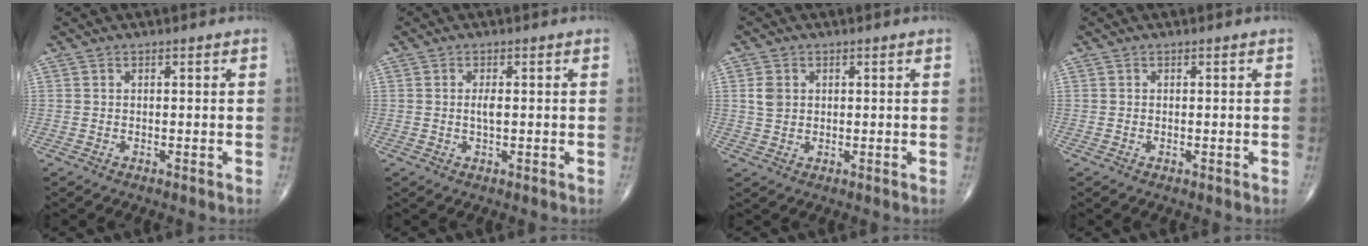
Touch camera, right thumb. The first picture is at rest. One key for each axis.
{"total": 1.8, "fx": 0.0, "fy": 0.6, "fz": 1.7, "tx": -0.033, "ty": -0.001, "tz": 0.000}
{"total": 3.1, "fx": 0.7, "fy": 2.5, "fz": 1.7, "tx": -0.025, "ty": 0.001, "tz": 0.016}
{"total": 0.0}